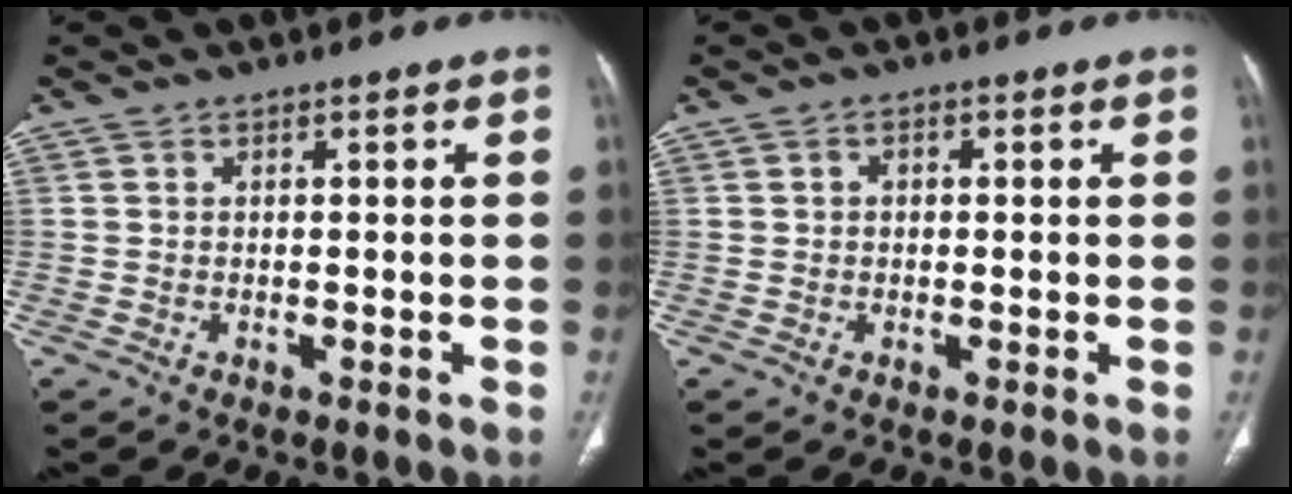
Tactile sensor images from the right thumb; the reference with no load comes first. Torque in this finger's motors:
{"motor_torque": [-0.12, 0.04, -0.27, -0.17, 0.07]}